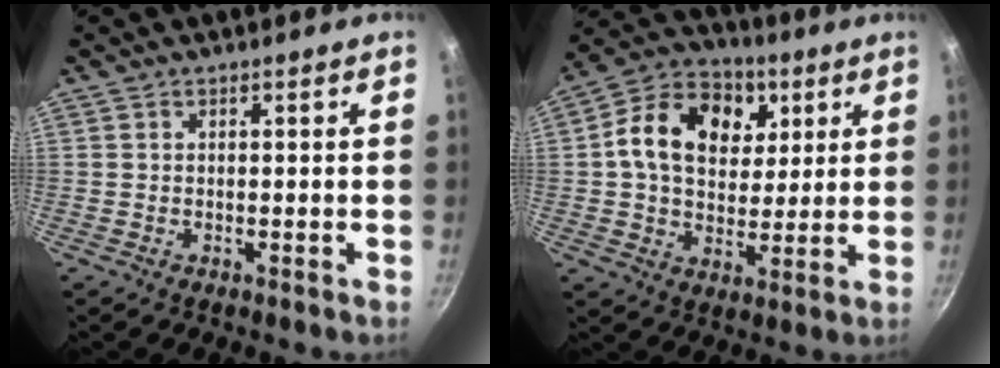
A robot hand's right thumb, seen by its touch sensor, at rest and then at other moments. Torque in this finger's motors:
{"motor_torque": [1.76, 1.87, 0.77, -0.31, 0.13]}